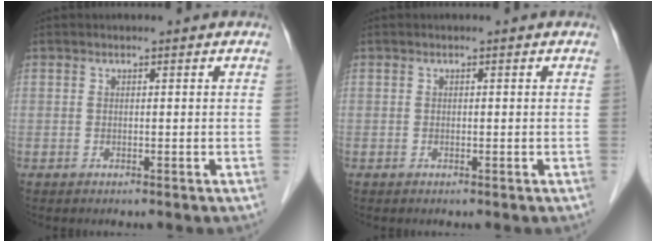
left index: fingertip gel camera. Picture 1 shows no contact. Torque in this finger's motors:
{"motor_torque": [-0.56, 0.11, 0.02, -0.01]}